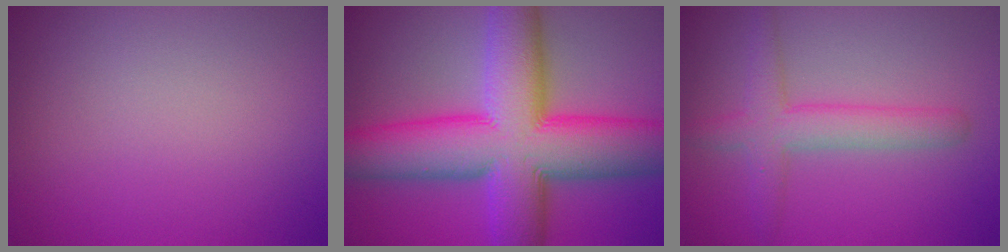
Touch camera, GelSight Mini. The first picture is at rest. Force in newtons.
{"total": 14.2, "press": 14.2, "slide": 0.2}
{"total": 3.7, "press": 3.7, "slide": 0.1}